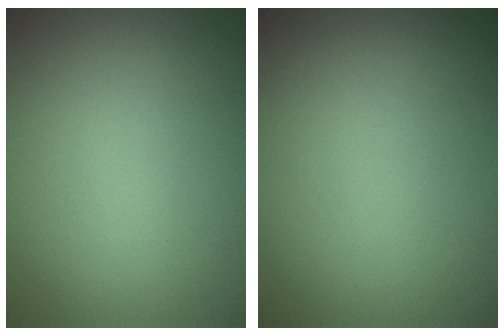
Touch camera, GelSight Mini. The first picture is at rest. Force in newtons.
{"total": 0.0}